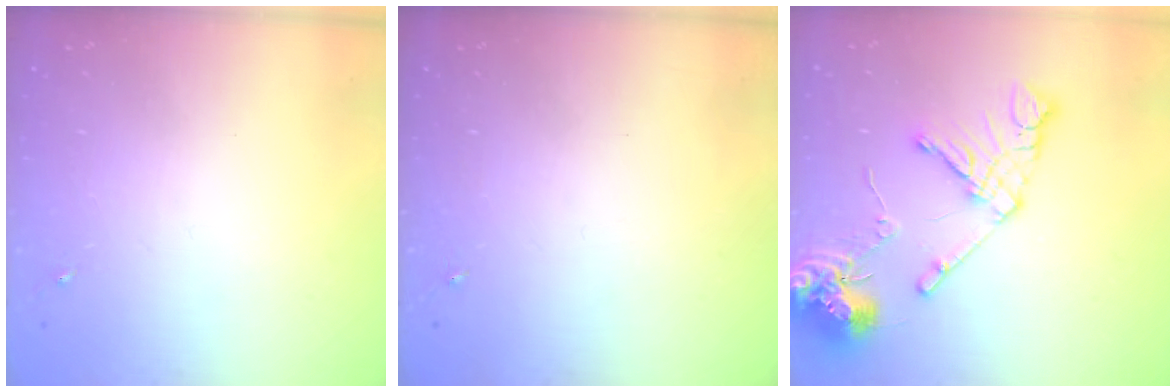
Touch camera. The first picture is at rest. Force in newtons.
{"total": 0.0}
{"total": 15.5, "press": 15.3, "slide": 2.3}